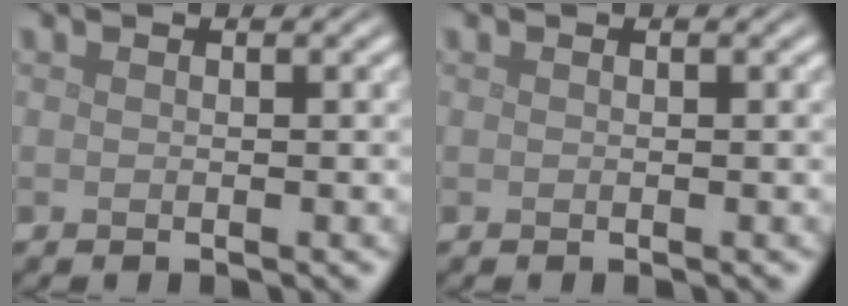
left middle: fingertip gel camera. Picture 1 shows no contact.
{"total": 0.0}